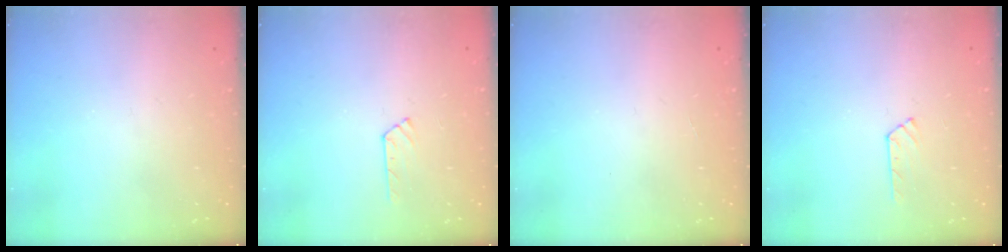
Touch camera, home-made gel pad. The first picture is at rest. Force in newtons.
{"total": 5.2, "press": 5.1, "slide": 0.6}
{"total": 0.0}
{"total": 5.2, "press": 5.1, "slide": 0.6}